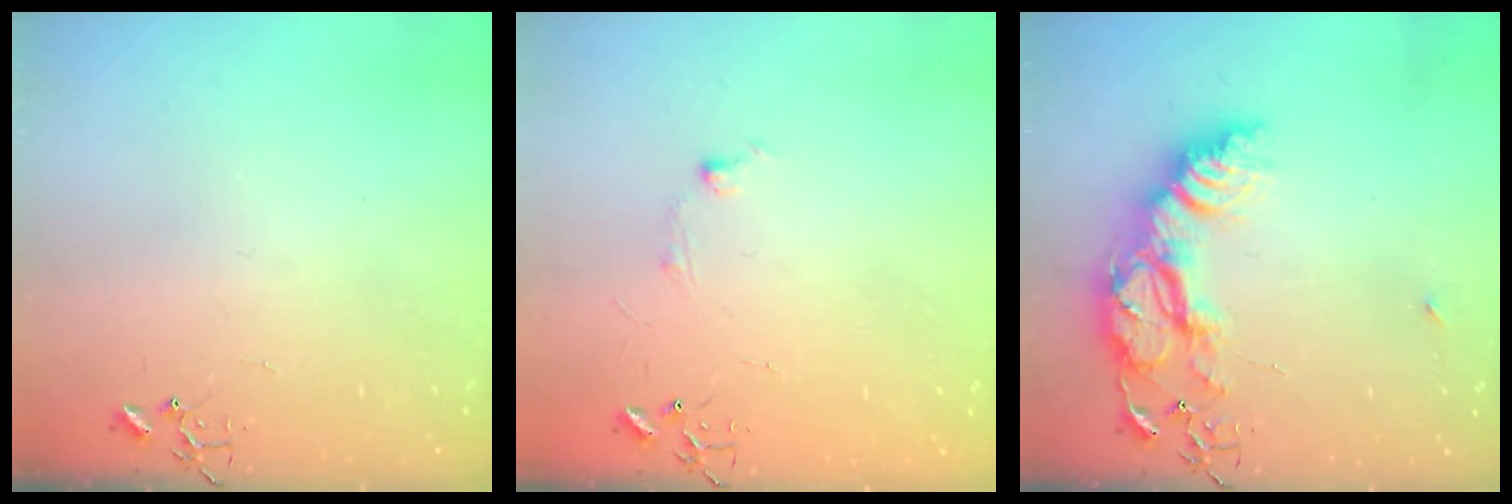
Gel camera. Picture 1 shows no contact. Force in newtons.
{"total": 5.8, "press": 5.7, "slide": 0.7}
{"total": 20.7, "press": 20.6, "slide": 1.8}